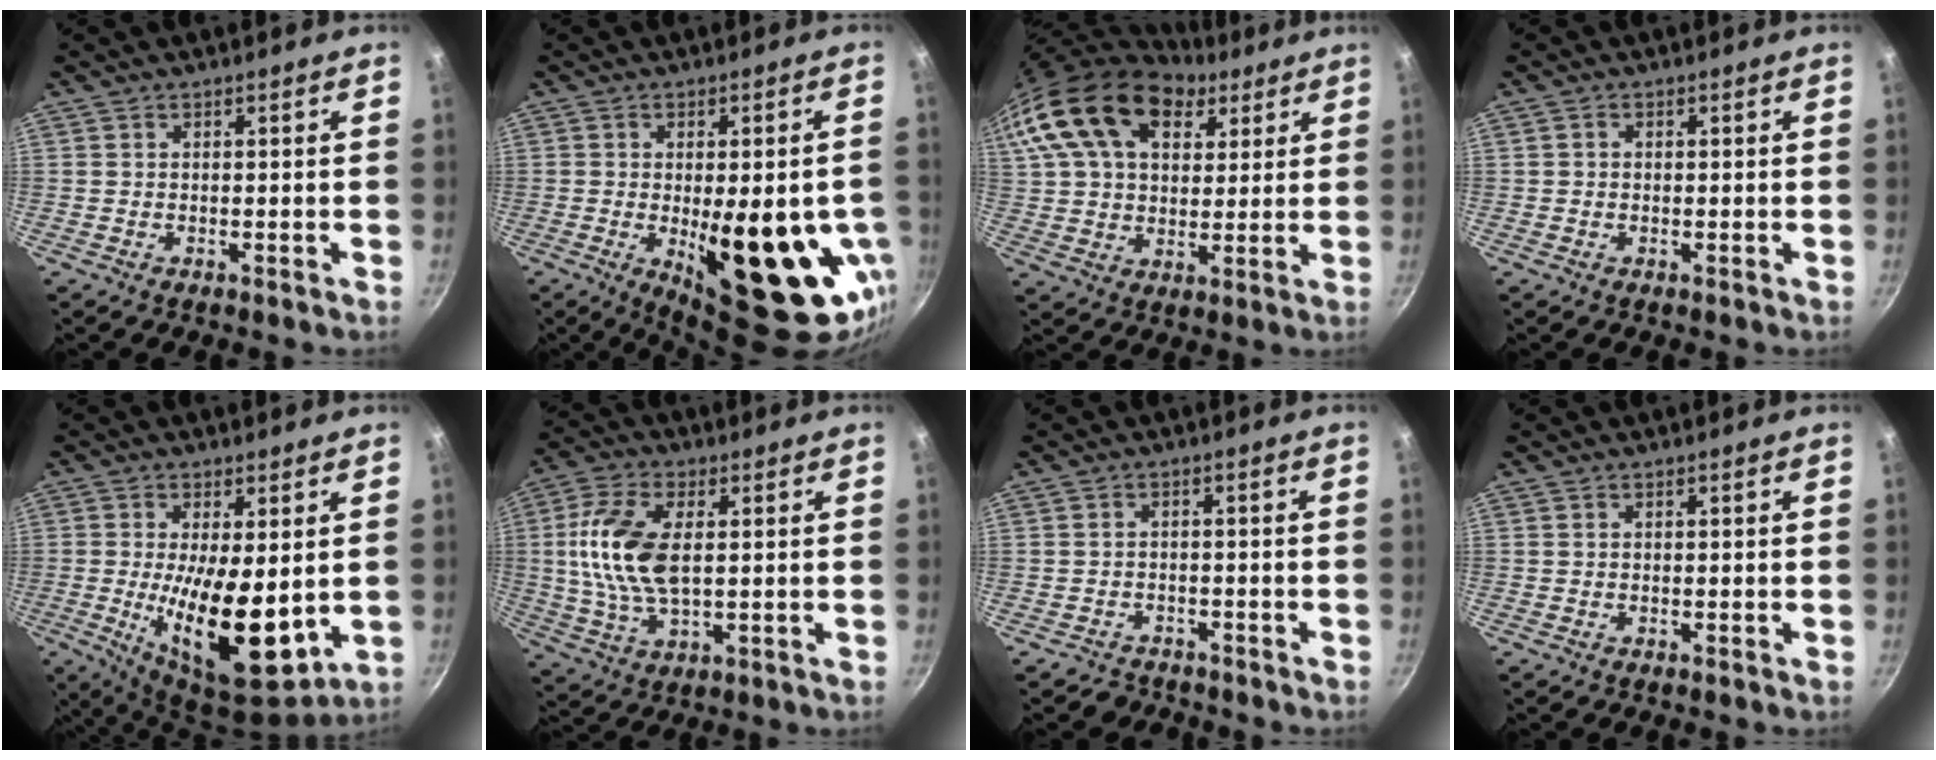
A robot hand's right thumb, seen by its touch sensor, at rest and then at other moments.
{"total": 21.5, "force": [-4.6, 8.5, 19.2], "torque": [-0.222, -0.012, -0.043]}
{"total": 22.9, "force": [11.6, 14.3, 13.6], "torque": [-0.252, 0.005, 0.206]}
{"total": 0.9, "force": [0.0, 0.8, 0.4], "torque": [-0.006, 0.004, 0.000]}
{"total": 15.7, "force": [-0.7, 6.4, 14.3], "torque": [-0.222, -0.024, 0.000]}
{"total": 13.5, "force": [1.6, 7.1, 11.4], "torque": [-0.224, 0.007, 0.027]}
{"total": 3.0, "force": [-2.4, 1.7, -0.2], "torque": [0.015, 0.039, -0.038]}
{"total": 0.0}